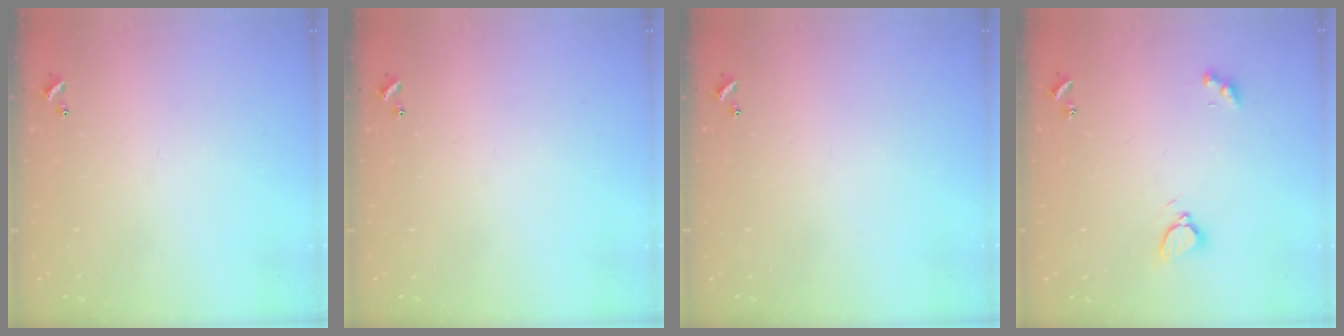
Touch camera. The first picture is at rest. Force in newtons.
{"total": 0.0}
{"total": 0.0}
{"total": 3.4, "press": 3.3, "slide": 0.4}